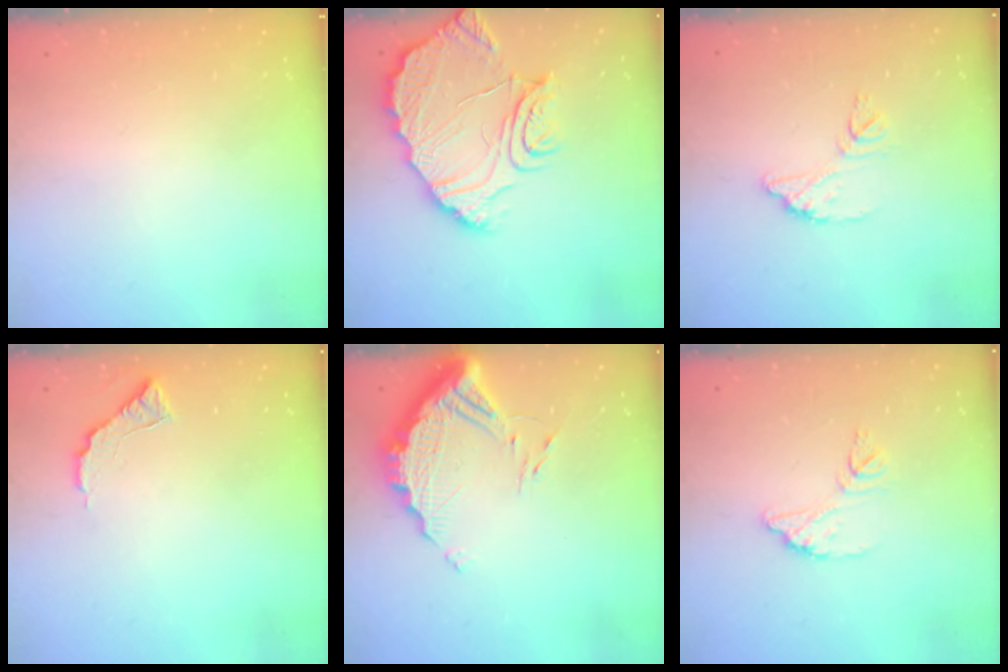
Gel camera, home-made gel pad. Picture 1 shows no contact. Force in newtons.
{"total": 16.6, "press": 16.5, "slide": 1.4}
{"total": 8.8, "press": 8.7, "slide": 0.5}
{"total": 7.3, "press": 7.3, "slide": 0.4}
{"total": 12.7, "press": 12.7, "slide": 0.9}
{"total": 8.8, "press": 8.7, "slide": 0.5}